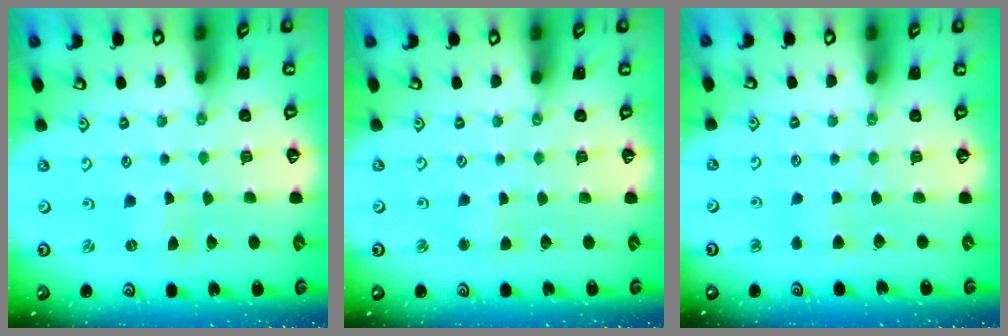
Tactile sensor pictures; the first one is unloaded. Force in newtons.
{"total": 2.4, "press": 2.4, "slide": 0.3}
{"total": 3.6, "press": 3.6, "slide": 0.5}